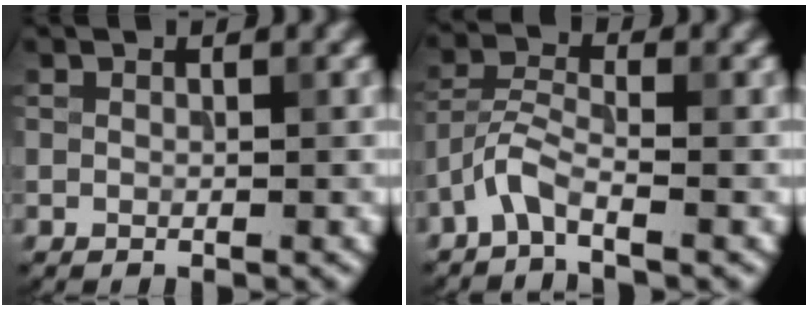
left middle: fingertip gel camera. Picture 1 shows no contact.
{"total": 2.8, "force": [-2.0, 0.6, 1.9], "torque": [-0.047, 0.007, -0.050]}